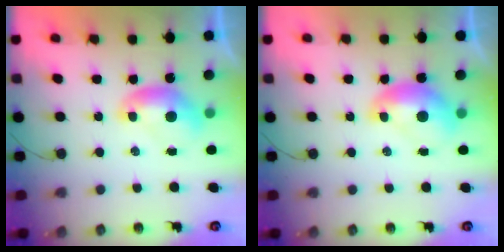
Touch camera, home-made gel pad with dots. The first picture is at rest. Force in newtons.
{"total": 1.8, "press": 1.8, "slide": 0.2}